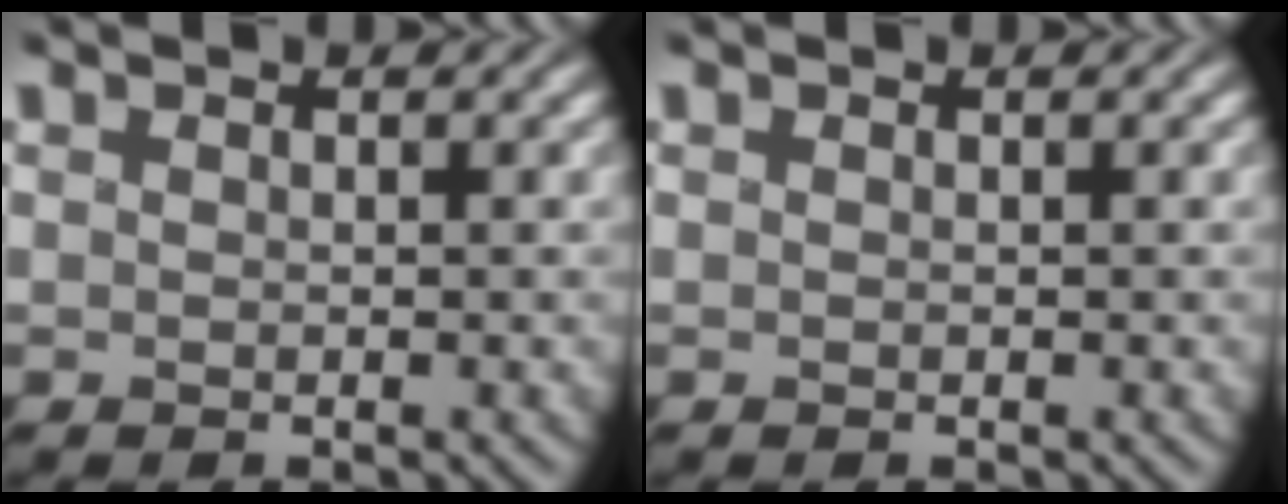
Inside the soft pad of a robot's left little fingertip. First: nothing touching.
{"total": 0.0}